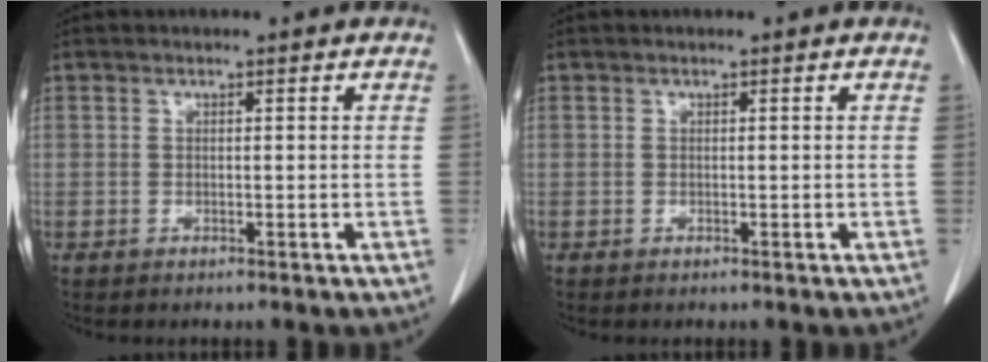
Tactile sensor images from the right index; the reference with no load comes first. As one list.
[{"total": 0.0}]